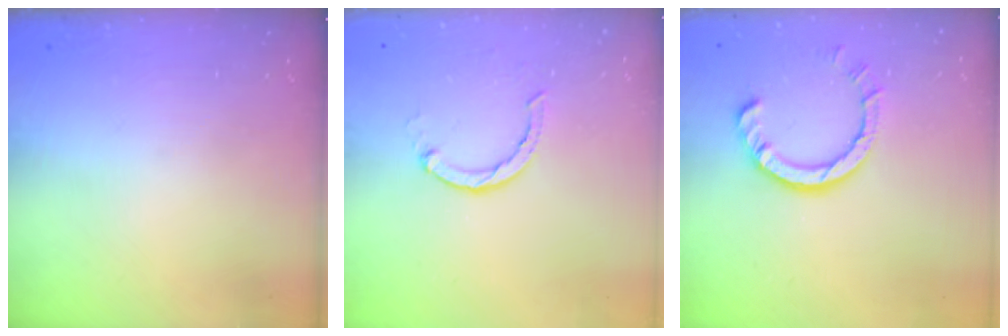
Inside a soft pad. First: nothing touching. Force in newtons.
{"total": 2.3, "press": 2.3, "slide": 0.2}
{"total": 7.5, "press": 7.4, "slide": 0.9}